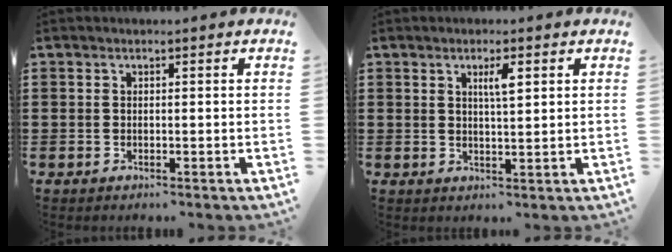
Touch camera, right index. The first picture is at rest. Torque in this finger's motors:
{"motor_torque": [0.08, -0.06, 0.29, 0.04]}